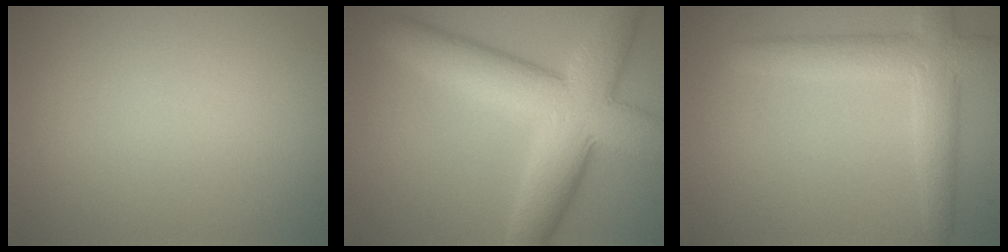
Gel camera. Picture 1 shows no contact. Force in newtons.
{"total": 9.7, "press": 9.7, "slide": 0.4}
{"total": 4.9, "press": 4.9, "slide": 0.3}